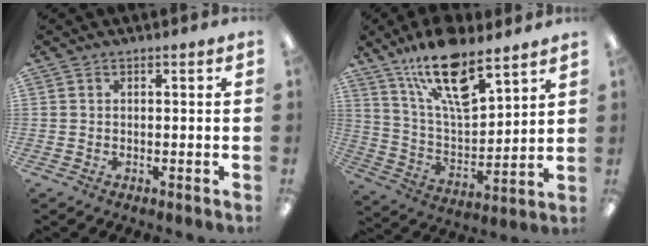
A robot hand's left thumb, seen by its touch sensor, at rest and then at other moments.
{"total": 18.9, "force": [12.7, 7.1, 12.0], "torque": [-0.210, -0.066, 0.218]}